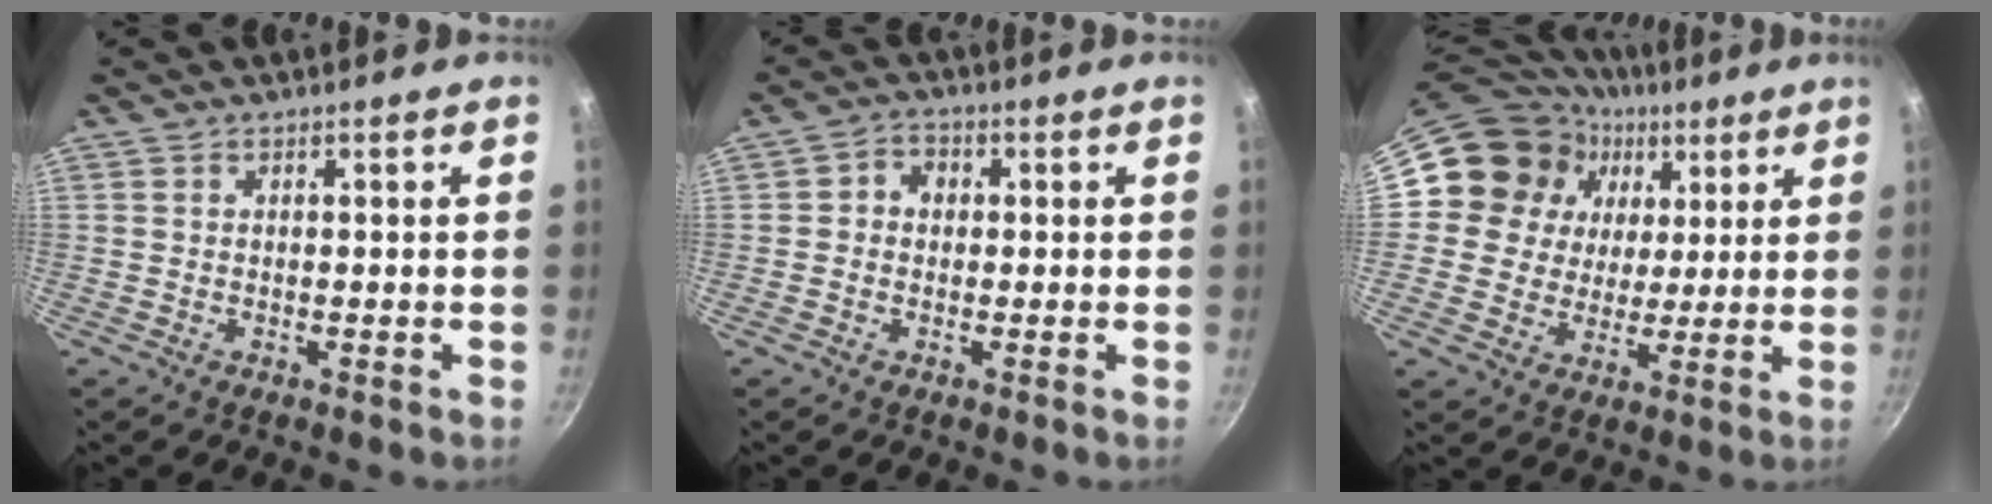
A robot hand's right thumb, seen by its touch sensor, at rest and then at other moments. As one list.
[{"total": 3.4, "force": [0.3, 2.9, 1.7], "torque": [-0.014, 0.005, -0.006]}, {"total": 14.9, "force": [5.7, 12.9, 4.8], "torque": [-0.062, -0.006, 0.088]}]